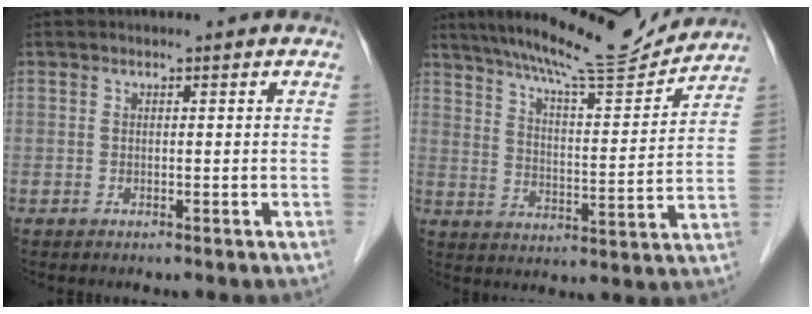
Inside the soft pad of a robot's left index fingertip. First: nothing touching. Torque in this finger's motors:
{"motor_torque": [0.95, -1.06, 0.42, 0.09]}